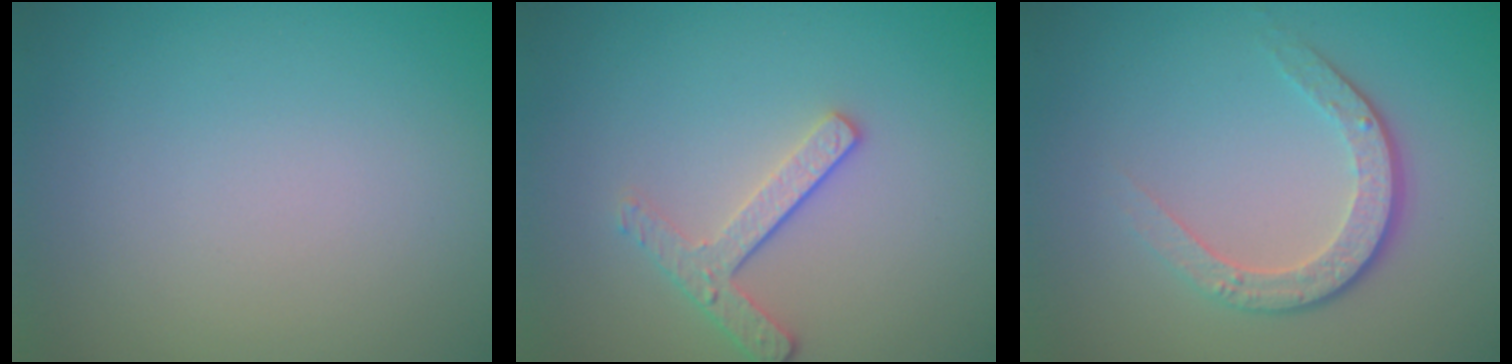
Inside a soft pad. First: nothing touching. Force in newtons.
{"total": 2.5, "press": 2.2, "slide": 1.1}
{"total": 3.4, "press": 2.6, "slide": 2.3}